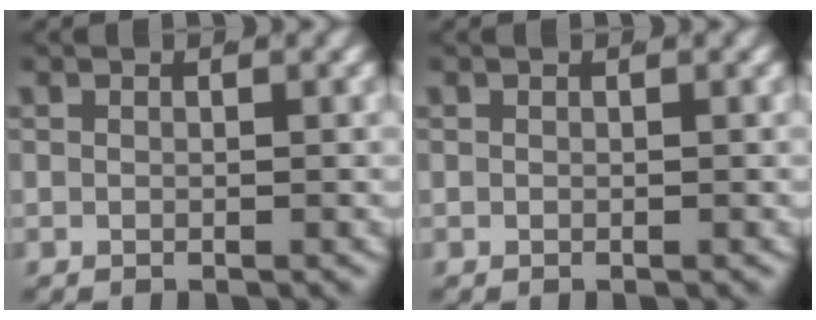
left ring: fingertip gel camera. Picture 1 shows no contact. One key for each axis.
{"total": 0.0}